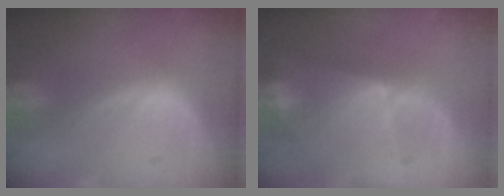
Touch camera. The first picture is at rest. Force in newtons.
{"total": 6.4, "press": 6.3, "slide": 0.7}